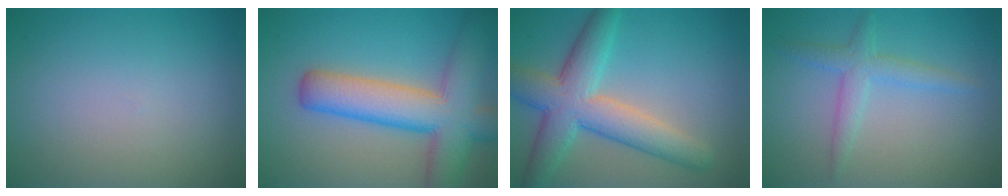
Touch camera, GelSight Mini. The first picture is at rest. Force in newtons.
{"total": 9.3, "press": 9.3, "slide": 0.4}
{"total": 7.4, "press": 7.3, "slide": 0.2}
{"total": 2.5, "press": 2.5, "slide": 0.1}